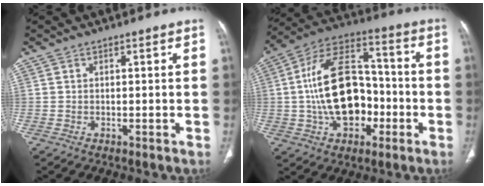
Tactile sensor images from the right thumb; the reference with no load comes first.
{"total": 19.4, "force": [-2.6, 12.1, 14.9], "torque": [-0.240, 0.041, -0.042]}